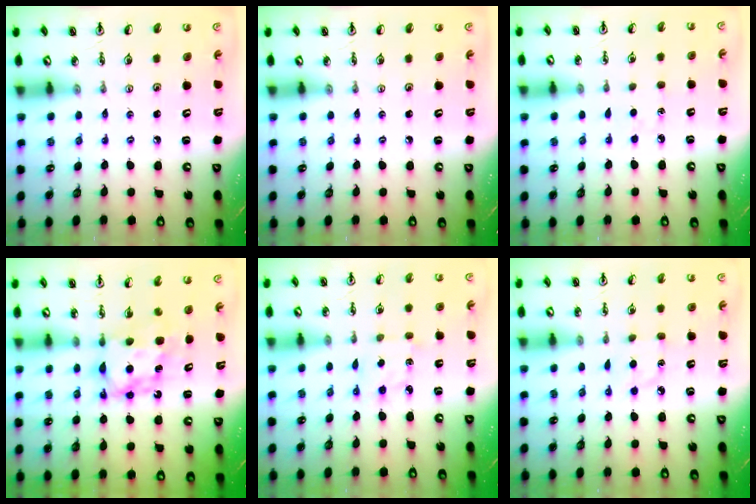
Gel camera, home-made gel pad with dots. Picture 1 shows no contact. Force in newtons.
{"total": 0.0}
{"total": 2.9, "press": 2.9, "slide": 0.4}
{"total": 6.6, "press": 6.5, "slide": 0.4}
{"total": 1.9, "press": 1.9, "slide": 0.3}
{"total": 5.3, "press": 5.2, "slide": 0.7}